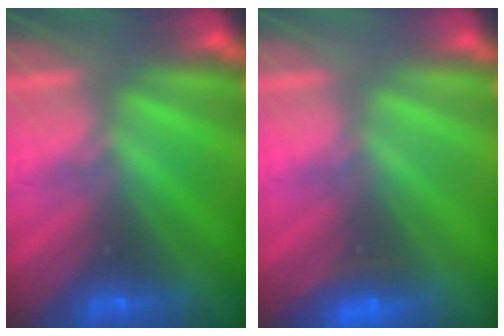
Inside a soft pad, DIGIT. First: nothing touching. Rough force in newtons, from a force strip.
{"total": 2.3}